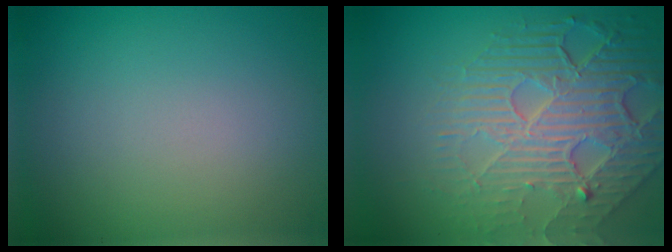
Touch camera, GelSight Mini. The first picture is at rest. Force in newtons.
{"total": 8.2, "press": 5.6, "slide": 6.0}